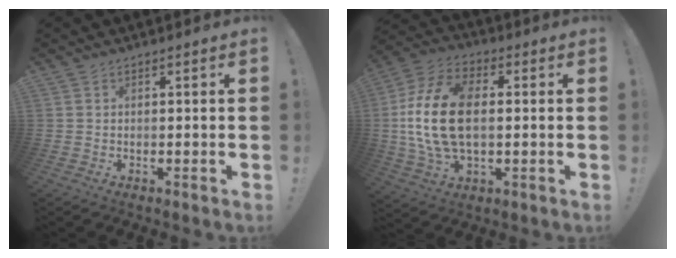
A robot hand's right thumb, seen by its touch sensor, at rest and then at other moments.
{"total": 19.3, "force": [0.7, 11.7, 15.3], "torque": [-0.299, 0.003, 0.014]}